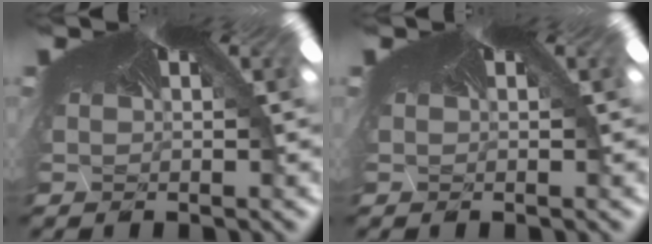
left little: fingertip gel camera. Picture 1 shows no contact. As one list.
[{"total": 0.0}]